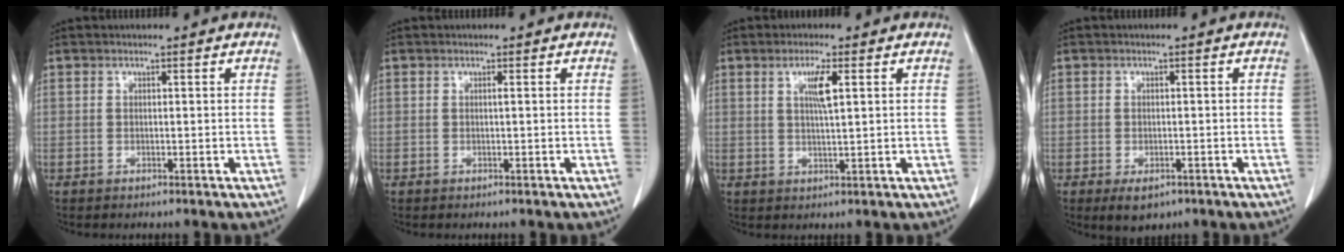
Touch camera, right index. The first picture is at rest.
{"total": 0.0}
{"total": 3.8, "force": [1.3, 0.1, 3.6], "torque": [-0.066, -0.001, 0.023]}
{"total": 3.5, "force": [-2.0, 2.1, 2.0], "torque": [-0.029, -0.003, -0.020]}